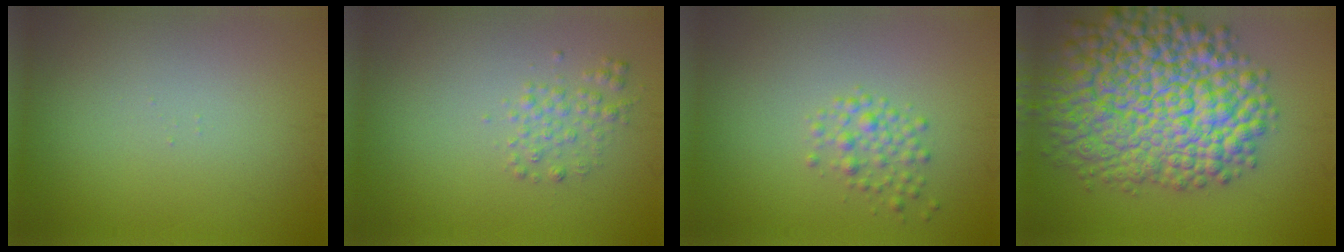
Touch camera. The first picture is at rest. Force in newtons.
{"total": 1.6, "press": 1.6, "slide": 0.0}
{"total": 1.9, "press": 1.9, "slide": 0.1}
{"total": 14.0, "press": 14.0, "slide": 0.4}